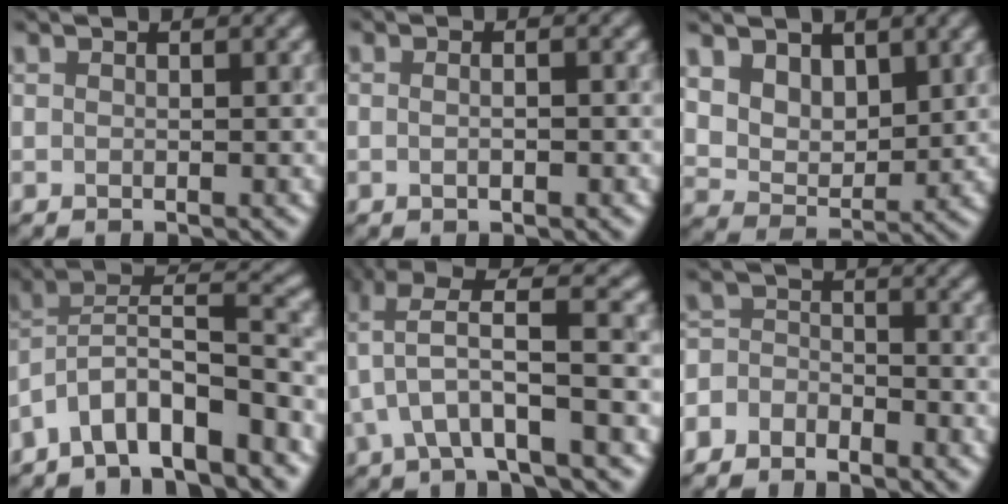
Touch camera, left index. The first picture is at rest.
{"total": 3.1, "force": [0.6, 1.8, 2.4], "torque": [-0.007, 0.026, -0.026]}
{"total": 4.2, "force": [2.8, 2.7, 1.8], "torque": [-0.047, -0.019, 0.065]}
{"total": 8.4, "force": [-6.0, 2.5, 5.4], "torque": [-0.079, 0.016, -0.107]}
{"total": 6.8, "force": [-0.4, 1.7, 6.6], "torque": [-0.128, 0.014, -0.007]}
{"total": 3.4, "force": [-3.2, 1.3, 0.3], "torque": [-0.002, 0.004, -0.062]}